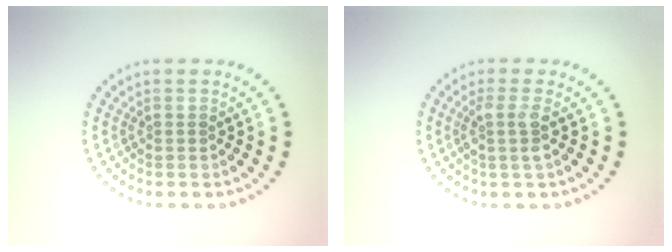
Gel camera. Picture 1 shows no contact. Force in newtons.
{"total": 1.9, "press": 1.6, "slide": 1.1}